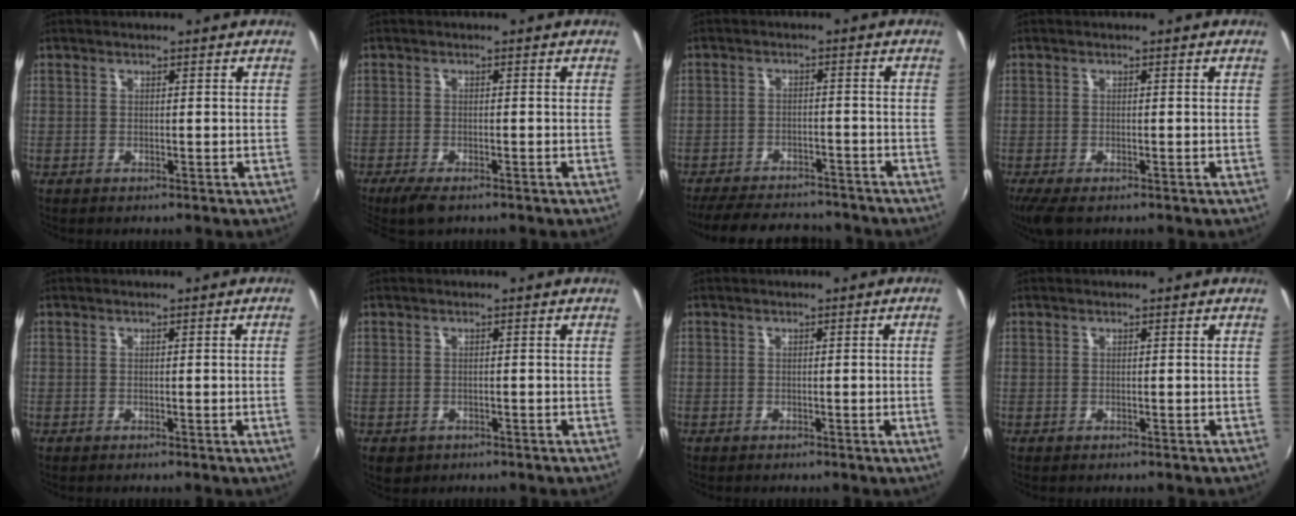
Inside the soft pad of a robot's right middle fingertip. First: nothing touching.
{"total": 4.3, "force": [-3.3, 1.2, 2.6], "torque": [-0.066, -0.017, -0.061]}
{"total": 17.2, "force": [-14.8, 5.4, 6.7], "torque": [-0.151, -0.001, -0.204]}
{"total": 4.4, "force": [-2.9, 1.2, 3.1], "torque": [-0.063, -0.022, -0.047]}
{"total": 1.6, "force": [0.0, -1.0, 1.3], "torque": [-0.011, -0.012, 0.003]}
{"total": 2.9, "force": [-1.4, 2.3, 1.2], "torque": [-0.028, -0.008, -0.017]}
{"total": 1.9, "force": [-0.1, -1.2, 1.5], "torque": [-0.020, -0.013, 0.003]}
{"total": 0.0}